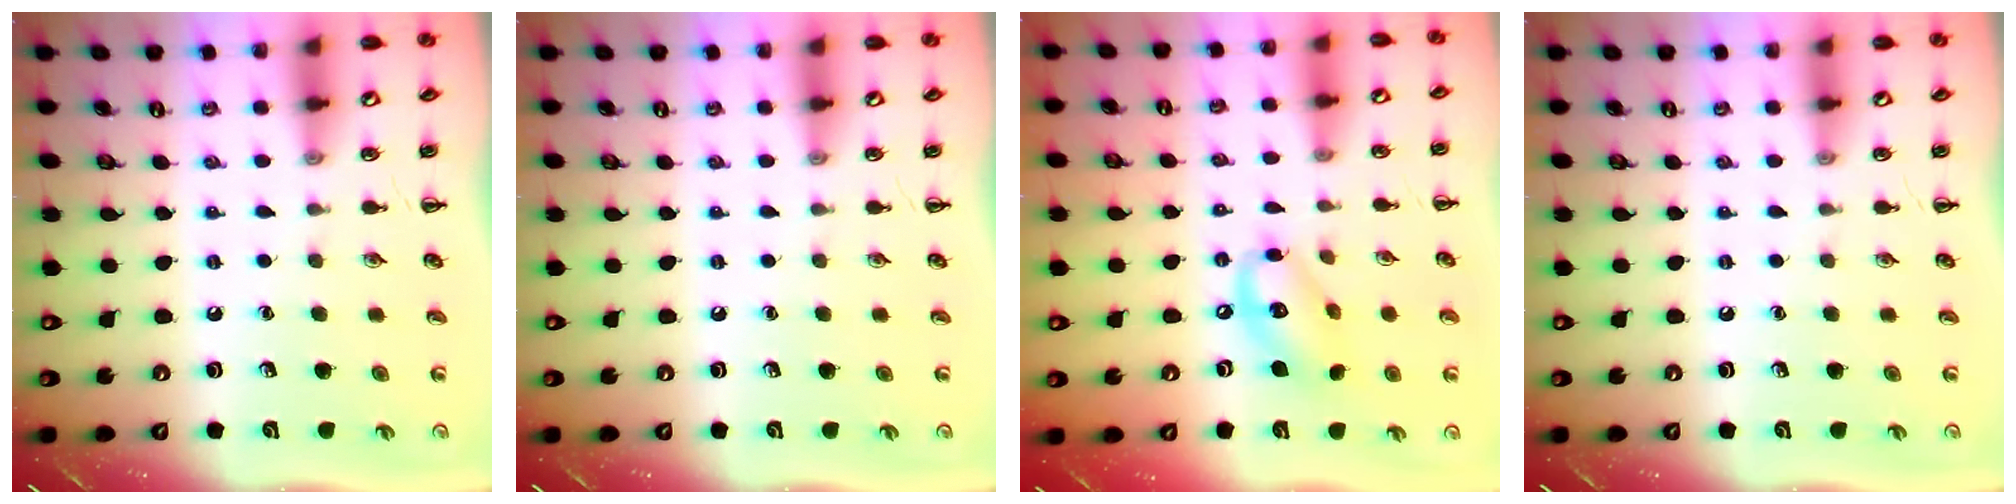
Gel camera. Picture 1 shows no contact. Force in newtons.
{"total": 0.0}
{"total": 13.2, "press": 12.8, "slide": 2.9}
{"total": 0.0}